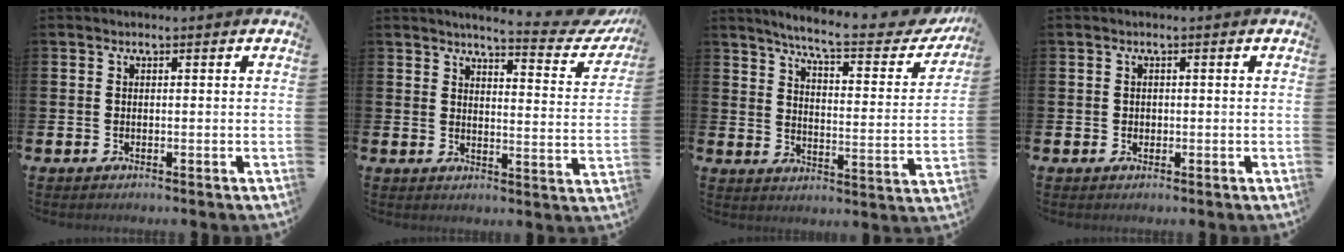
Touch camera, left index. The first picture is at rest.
{"total": 5.0, "force": [4.7, 0.5, 1.8], "torque": [-0.035, -0.042, 0.072]}
{"total": 7.9, "force": [7.0, 0.6, 3.7], "torque": [-0.087, -0.052, 0.111]}
{"total": 0.8, "force": [0.2, 0.7, 0.2], "torque": [0.005, 0.004, 0.001]}